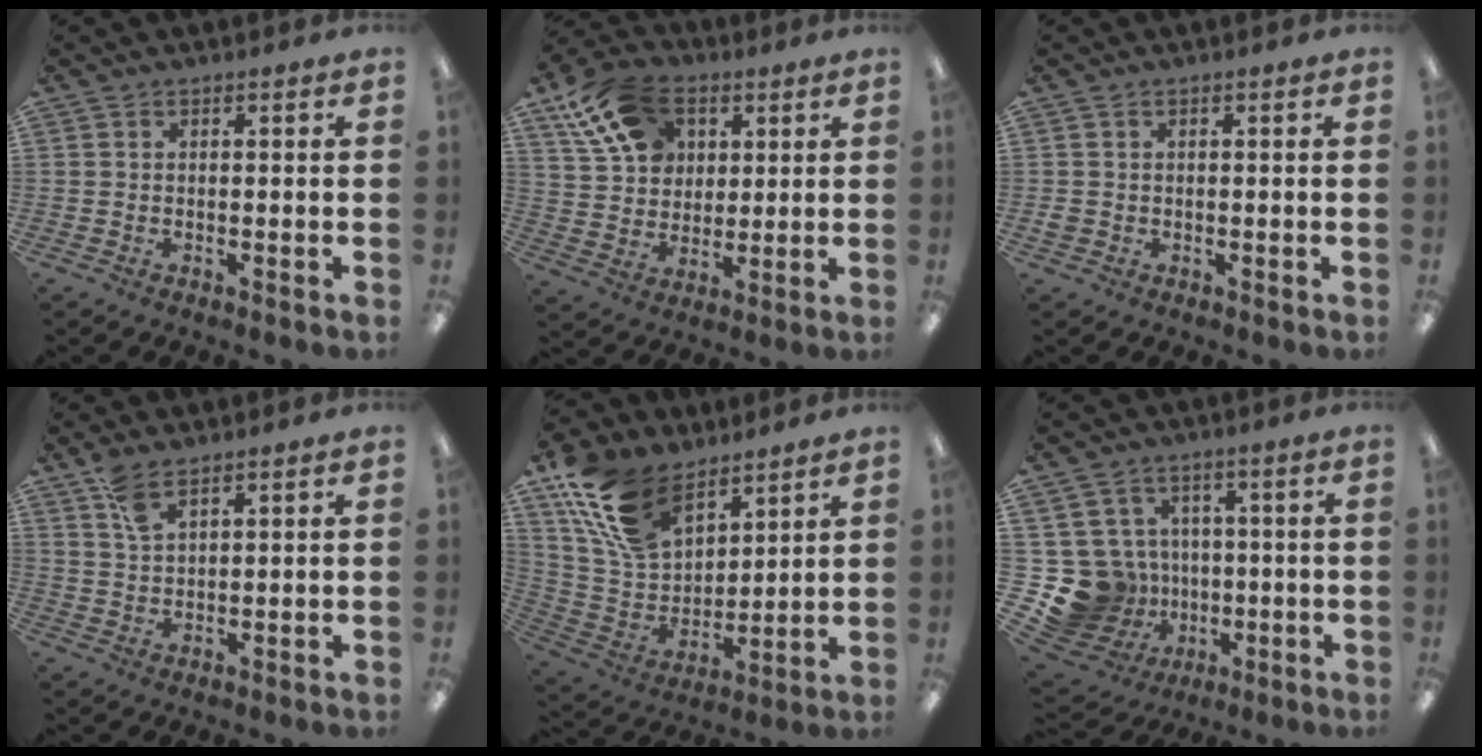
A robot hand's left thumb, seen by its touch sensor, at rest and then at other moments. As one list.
[{"total": 17.6, "force": [9.2, 12.3, 8.6], "torque": [-0.157, -0.025, 0.178]}, {"total": 1.7, "force": [0.2, 1.5, 0.8], "torque": [-0.016, 0.004, 0.003]}, {"total": 4.9, "force": [3.6, 1.7, 2.9], "torque": [-0.059, -0.011, 0.065]}, {"total": 18.9, "force": [12.4, 10.6, 9.6], "torque": [-0.216, -0.049, 0.235]}, {"total": 16.7, "force": [-2.3, 15.3, 6.2], "torque": [-0.150, 0.007, -0.006]}]